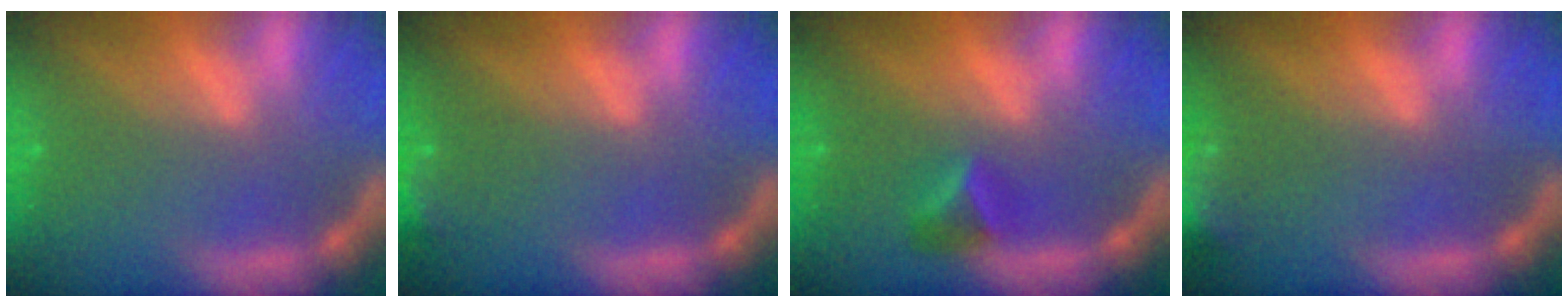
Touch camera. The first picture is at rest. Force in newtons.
{"total": 2.4}
{"total": 2.4}
{"total": 5.5}